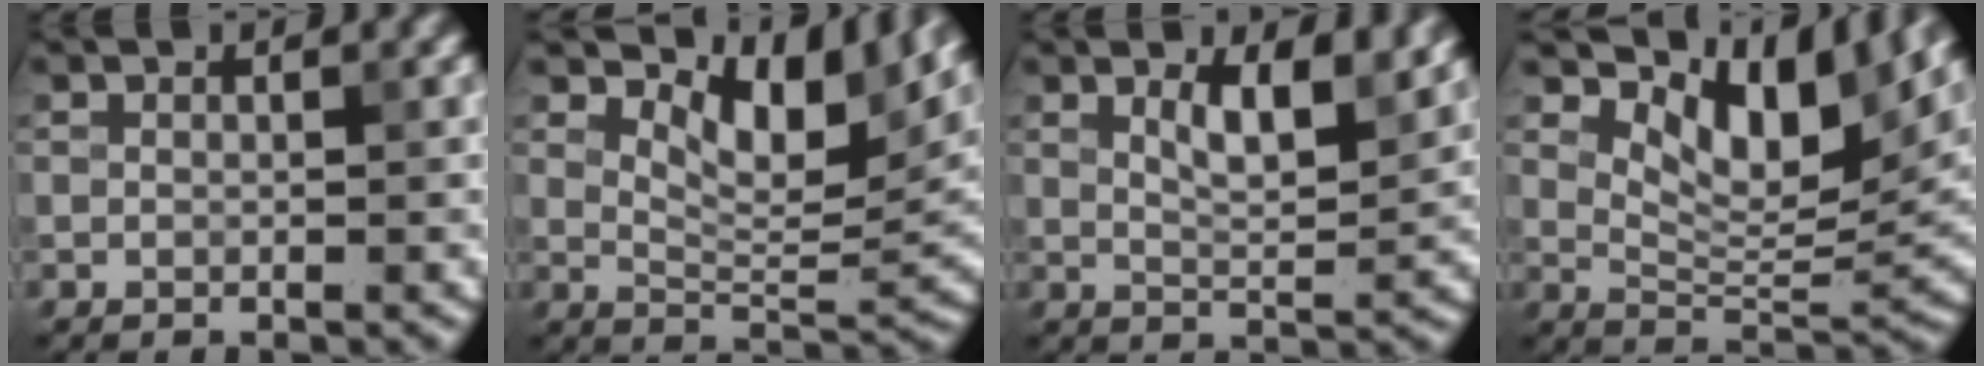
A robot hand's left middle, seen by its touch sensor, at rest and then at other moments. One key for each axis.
{"total": 7.2, "fx": 4.1, "fy": 3.1, "fz": 5.1, "tx": -0.074, "ty": -0.005, "tz": 0.064}
{"total": 4.3, "fx": 2.2, "fy": 1.3, "fz": 3.4, "tx": -0.059, "ty": -0.005, "tz": 0.038}
{"total": 8.0, "fx": 4.7, "fy": 3.3, "fz": 5.6, "tx": -0.083, "ty": -0.004, "tz": 0.078}